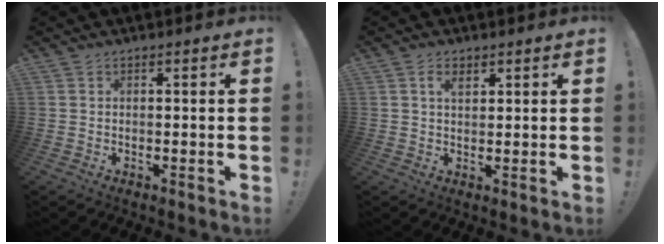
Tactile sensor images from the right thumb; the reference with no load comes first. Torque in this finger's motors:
{"motor_torque": [-0.14, 0.14, 0.04, -0.03, 0.00]}